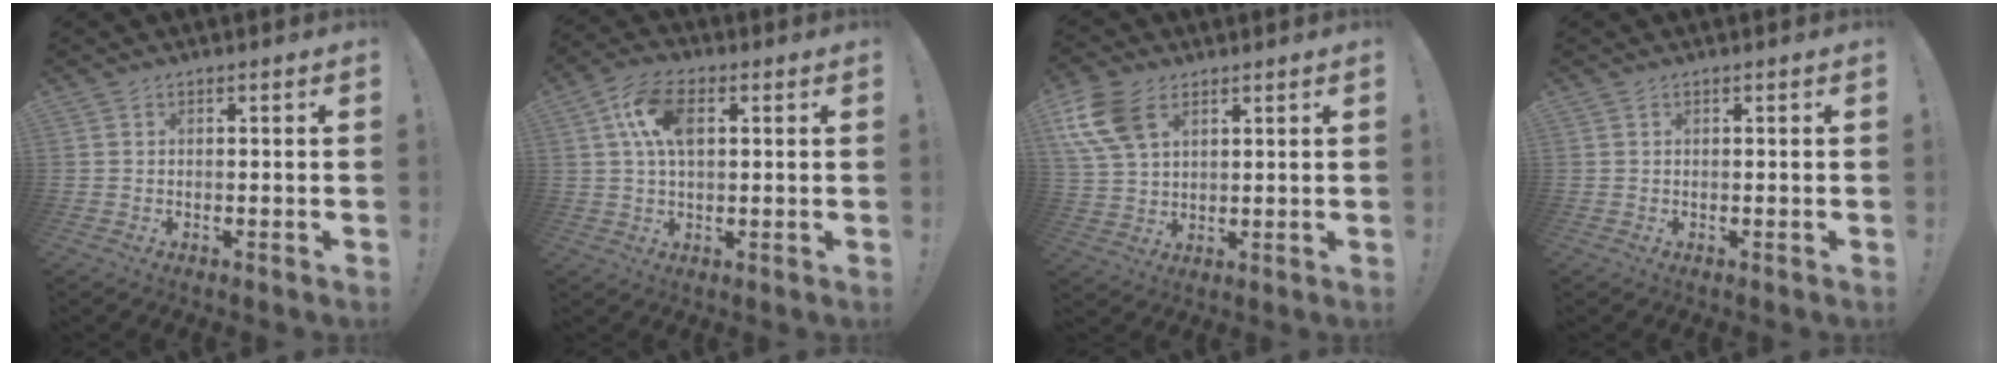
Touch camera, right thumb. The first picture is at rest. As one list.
[{"total": 10.9, "force": [3.0, 6.0, 8.5], "torque": [-0.162, 0.007, 0.054]}, {"total": 12.0, "force": [5.4, 7.7, 7.4], "torque": [-0.150, -0.006, 0.109]}, {"total": 0.0}]